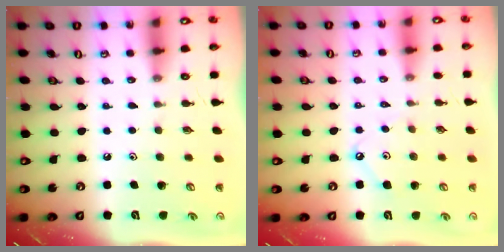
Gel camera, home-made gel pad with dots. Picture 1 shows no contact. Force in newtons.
{"total": 5.3, "press": 5.3, "slide": 0.4}